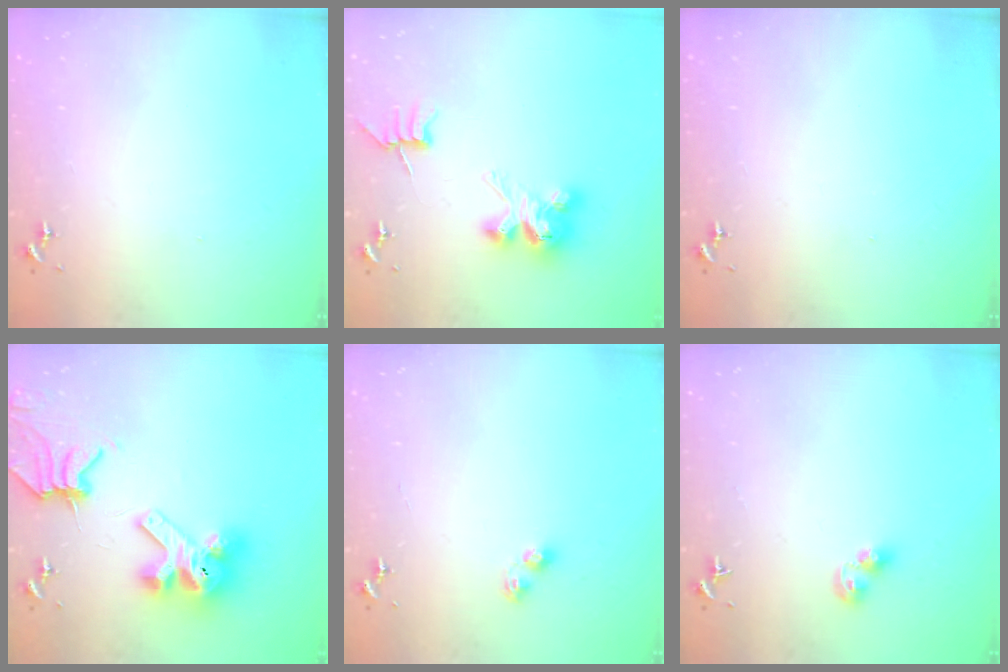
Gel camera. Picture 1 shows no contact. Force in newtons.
{"total": 9.9, "press": 9.8, "slide": 0.9}
{"total": 0.0}
{"total": 12.8, "press": 12.6, "slide": 1.9}
{"total": 5.2, "press": 5.1, "slide": 0.6}
{"total": 6.1, "press": 6.1, "slide": 0.6}